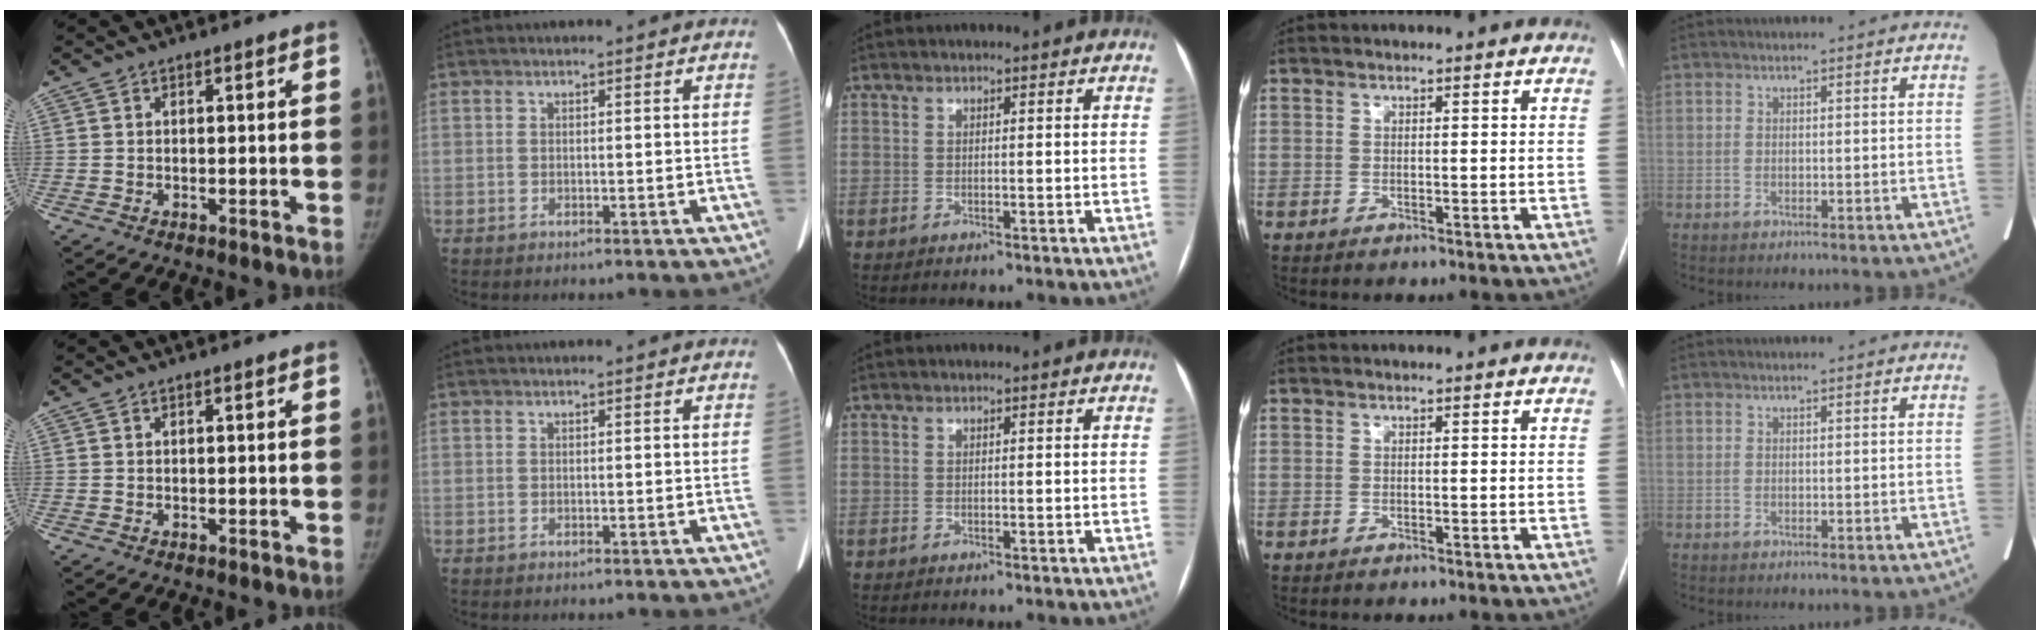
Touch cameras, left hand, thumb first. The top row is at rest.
{}